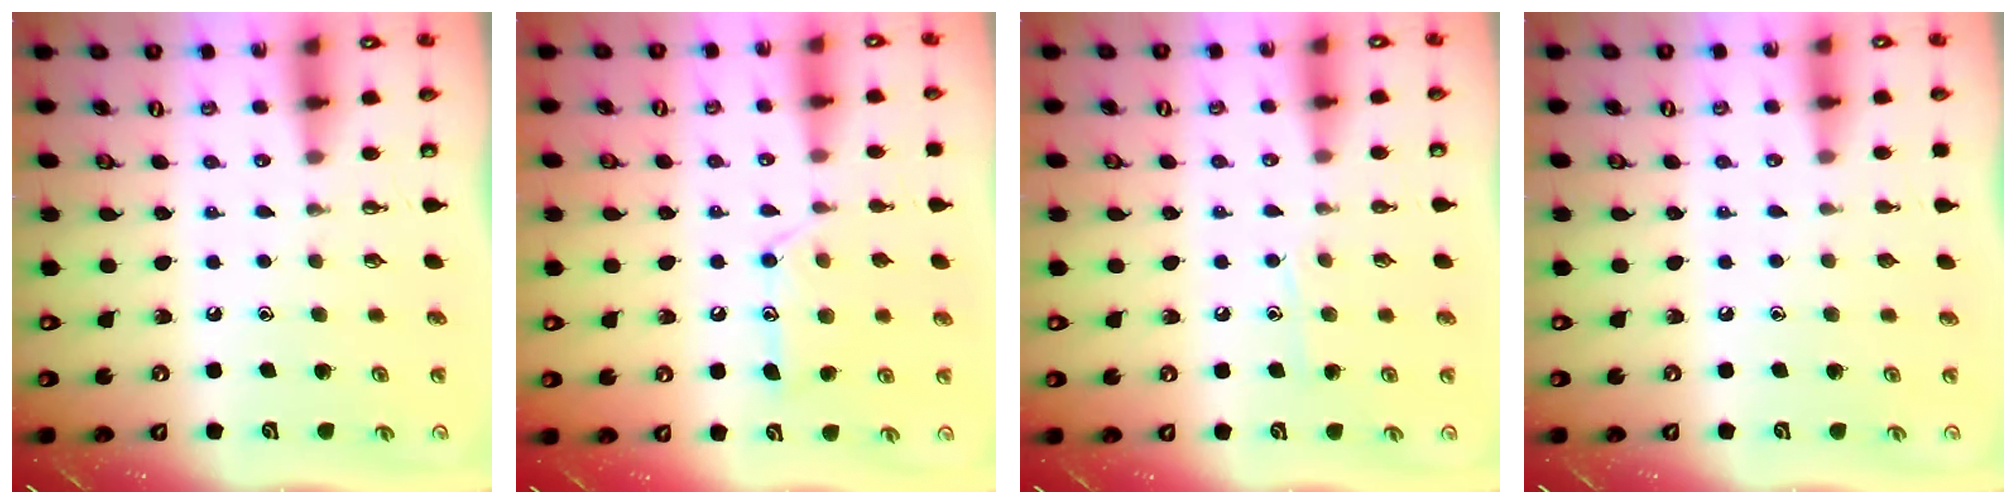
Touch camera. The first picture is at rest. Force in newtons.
{"total": 13.5, "press": 13.4, "slide": 0.9}
{"total": 5.9, "press": 5.9, "slide": 0.7}
{"total": 0.0}